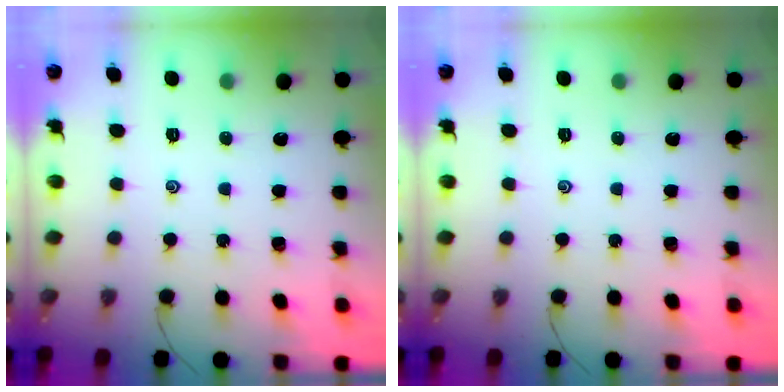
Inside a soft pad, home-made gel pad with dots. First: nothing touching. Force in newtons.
{"total": 0.0}